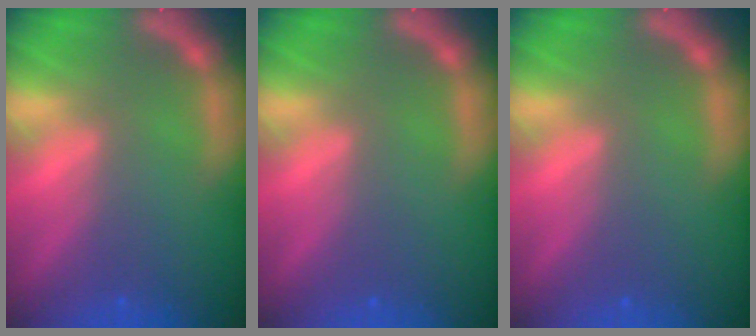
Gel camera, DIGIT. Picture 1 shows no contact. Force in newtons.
{"total": 0.0}
{"total": 0.0}